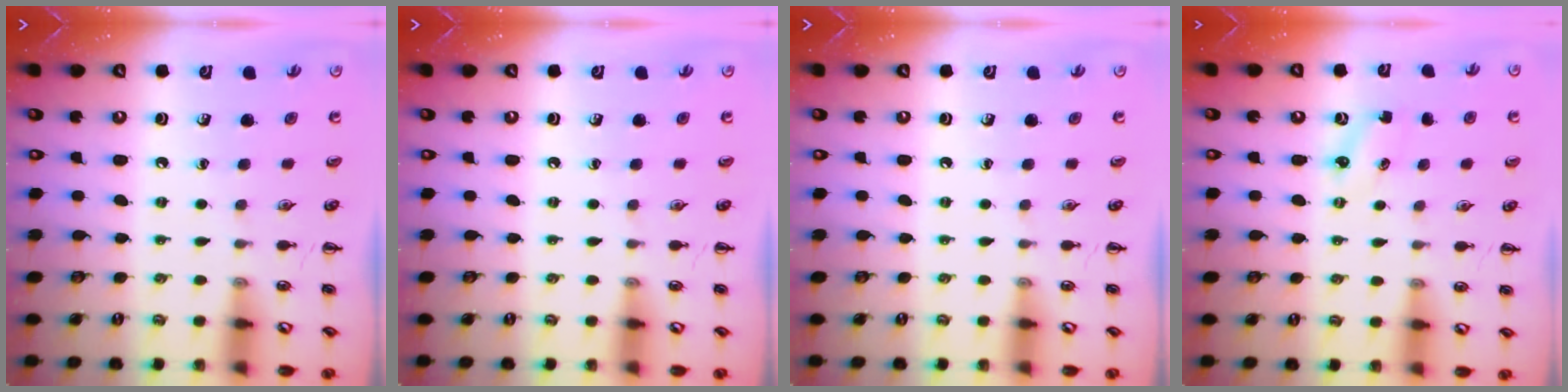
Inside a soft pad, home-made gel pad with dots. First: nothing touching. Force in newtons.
{"total": 0.0}
{"total": 0.0}
{"total": 2.8, "press": 2.7, "slide": 0.7}